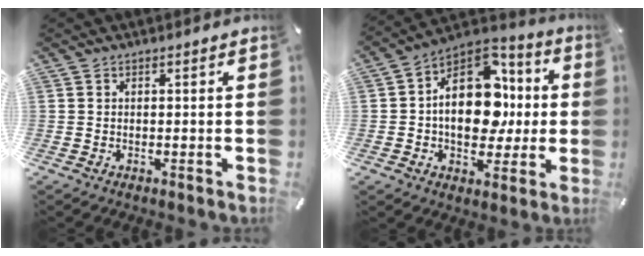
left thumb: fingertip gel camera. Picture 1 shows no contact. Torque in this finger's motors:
{"motor_torque": [1.26, 1.26, 1.02, -0.68, 0.34]}